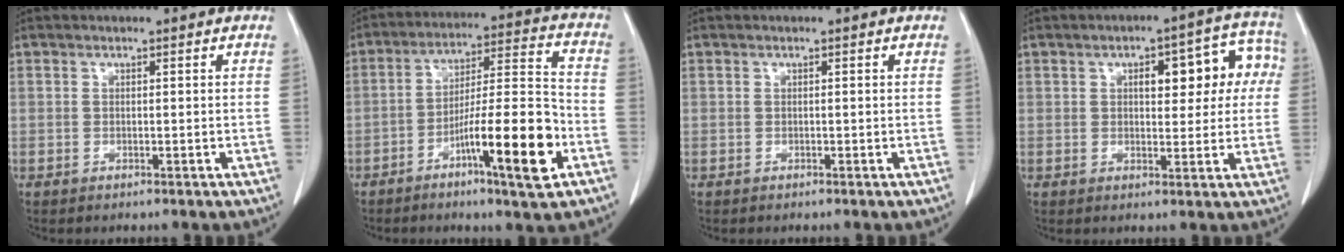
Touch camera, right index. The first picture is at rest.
{"total": 14.6, "force": [-6.3, 1.1, 13.1], "torque": [-0.214, 0.003, -0.102]}
{"total": 0.0}
{"total": 10.1, "force": [2.3, 4.2, 8.8], "torque": [-0.099, 0.038, 0.027]}